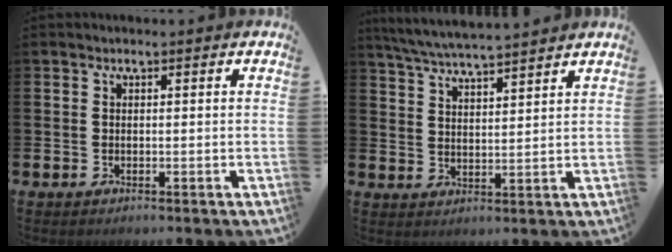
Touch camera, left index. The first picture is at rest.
{"total": 5.7, "force": [5.6, -0.1, 1.1], "torque": [-0.043, -0.031, 0.100]}